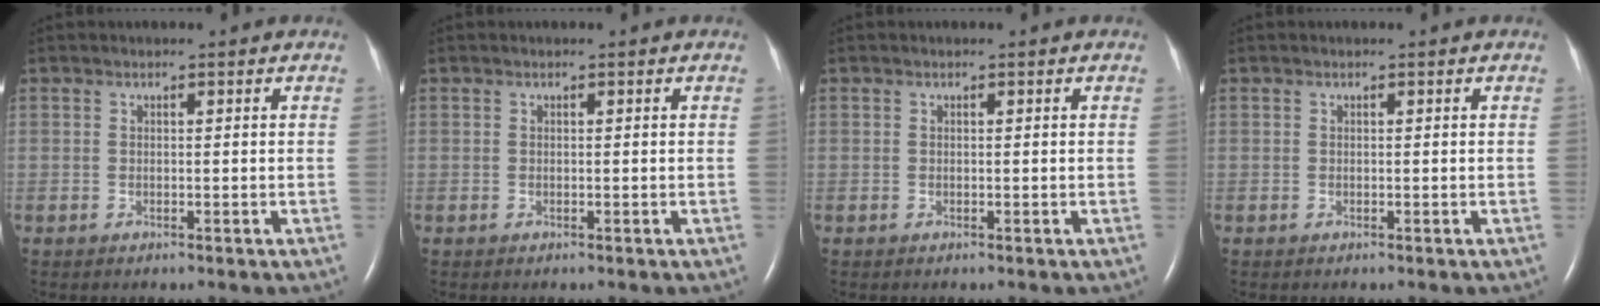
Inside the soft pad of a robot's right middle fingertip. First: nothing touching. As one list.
[{"total": 0.0}, {"total": 0.0}, {"total": 0.0}]